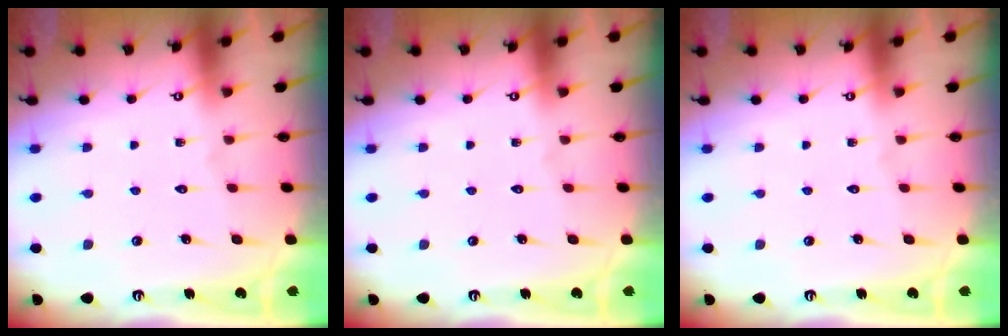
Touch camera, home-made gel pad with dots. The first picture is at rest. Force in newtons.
{"total": 0.0}
{"total": 0.0}